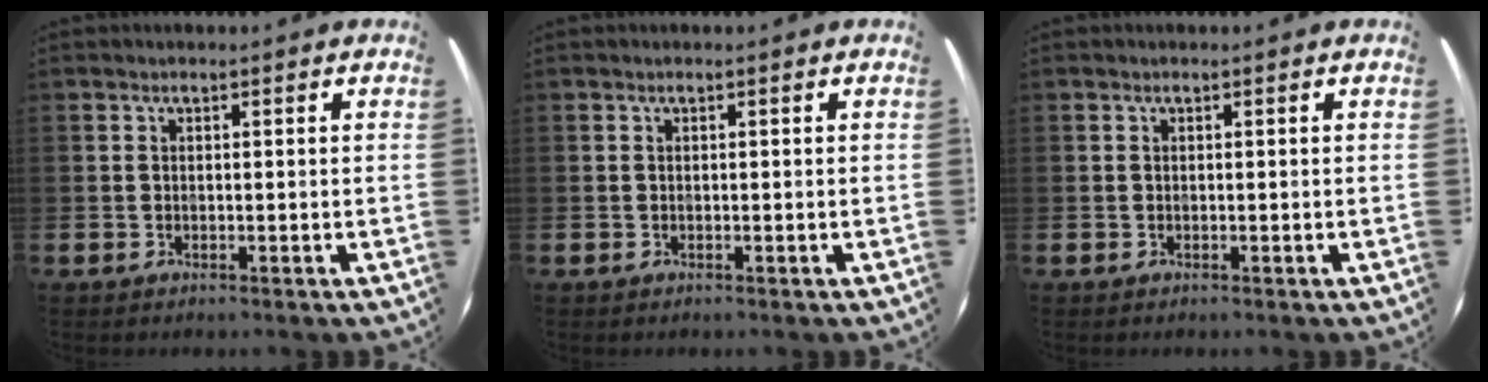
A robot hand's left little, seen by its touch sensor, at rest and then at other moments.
{"total": 0.0}
{"total": 0.0}